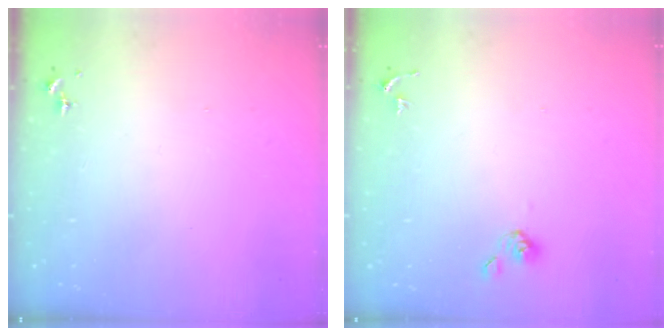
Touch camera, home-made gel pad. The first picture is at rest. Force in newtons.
{"total": 4.0, "press": 3.9, "slide": 0.8}